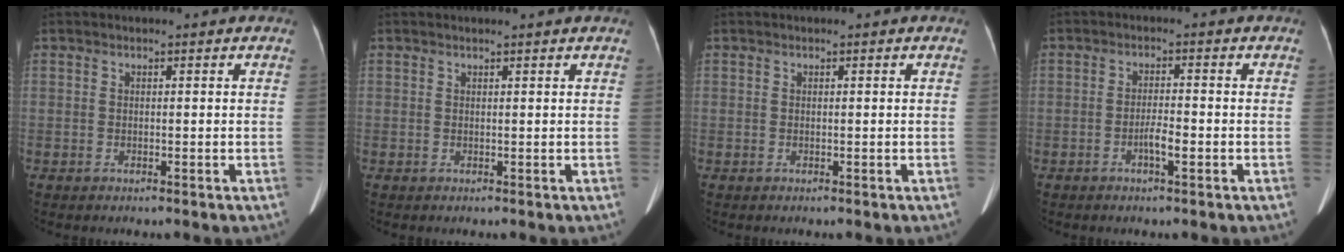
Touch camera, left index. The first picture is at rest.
{"total": 1.0, "force": [1.0, 0.2, 0.2], "torque": [-0.013, 0.015, 0.014]}
{"total": 0.0}
{"total": 2.7, "force": [-1.2, 0.4, 2.4], "torque": [-0.043, 0.001, -0.021]}